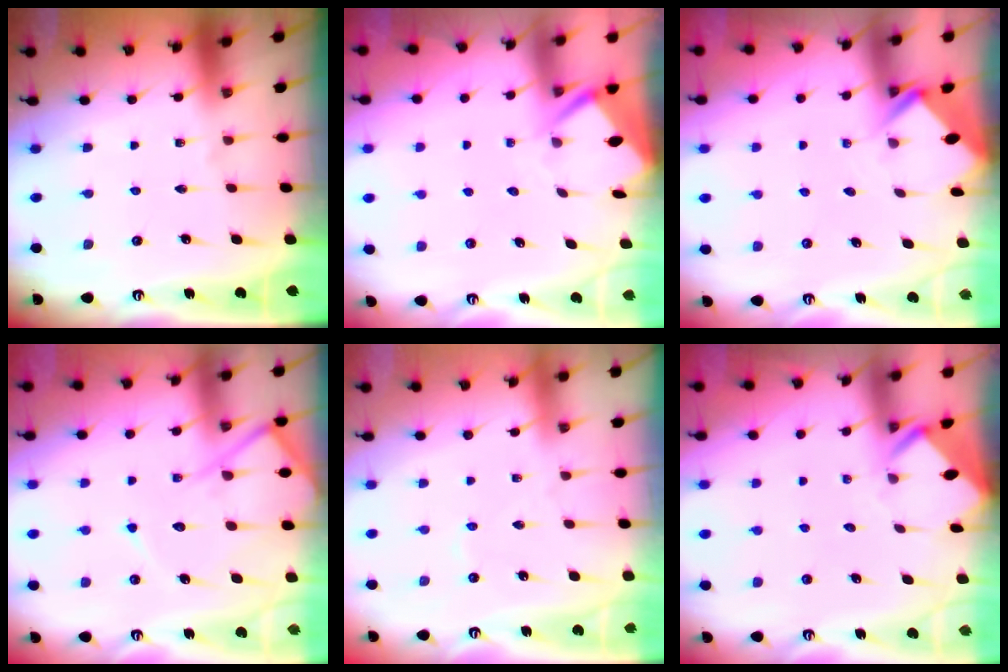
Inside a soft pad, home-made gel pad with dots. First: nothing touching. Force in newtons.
{"total": 3.5, "press": 3.5, "slide": 0.3}
{"total": 2.7, "press": 2.7, "slide": 0.2}
{"total": 10.4, "press": 10.3, "slide": 1.0}
{"total": 2.6, "press": 2.5, "slide": 0.5}
{"total": 3.6, "press": 3.6, "slide": 0.3}